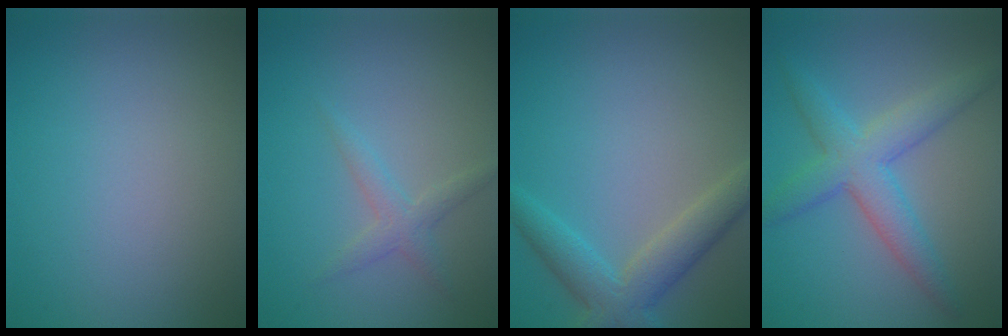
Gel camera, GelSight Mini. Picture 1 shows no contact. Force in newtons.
{"total": 1.8, "press": 1.8, "slide": 0.1}
{"total": 4.3, "press": 4.3, "slide": 0.2}
{"total": 4.7, "press": 4.7, "slide": 0.1}